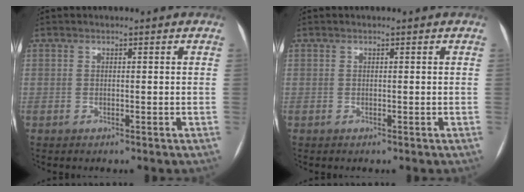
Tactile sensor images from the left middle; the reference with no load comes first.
{"total": 0.0}